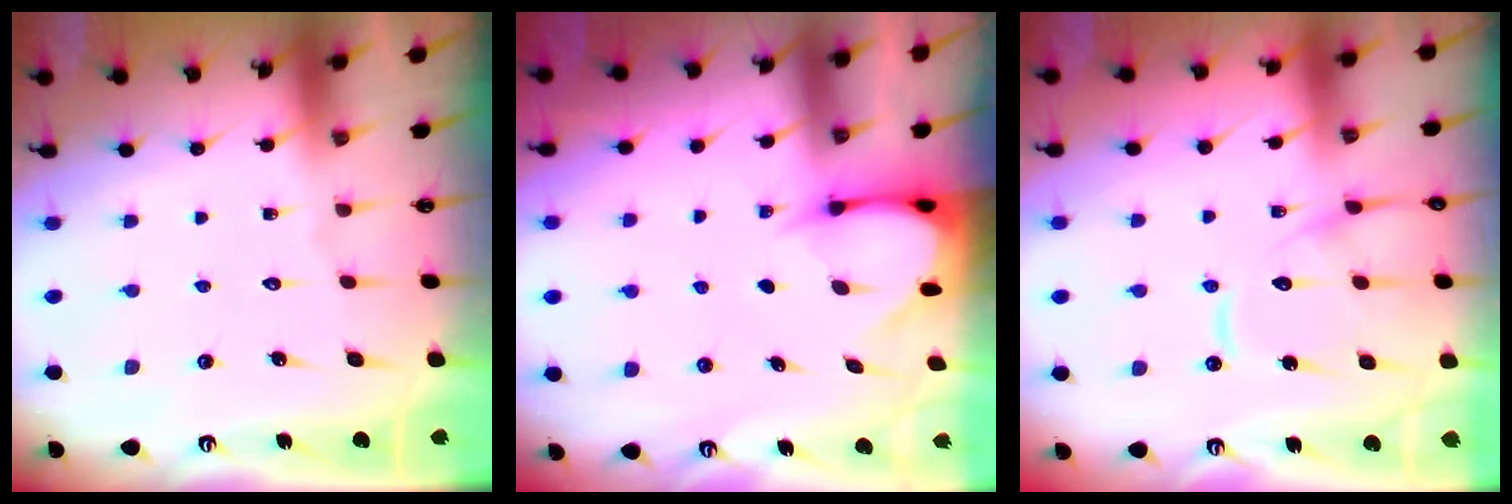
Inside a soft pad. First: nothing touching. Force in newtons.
{"total": 3.4, "press": 3.4, "slide": 0.4}
{"total": 12.7, "press": 12.7, "slide": 1.1}